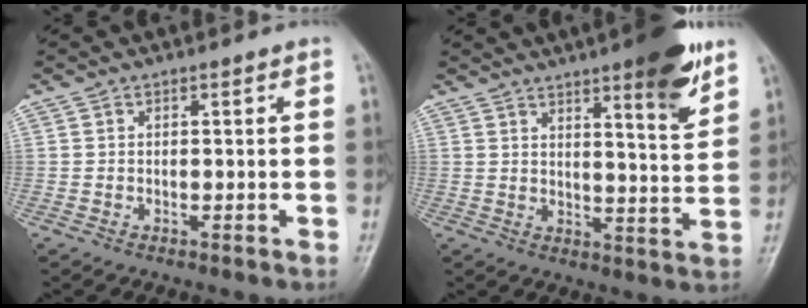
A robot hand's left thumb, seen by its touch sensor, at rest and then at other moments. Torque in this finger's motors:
{"motor_torque": [1.72, 0.82, 1.28, -1.16, 0.04]}